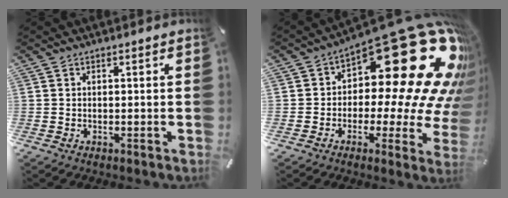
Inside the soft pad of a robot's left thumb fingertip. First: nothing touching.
{"total": 32.7, "force": [11.9, 14.6, 26.7], "torque": [-0.334, -0.117, 0.221]}